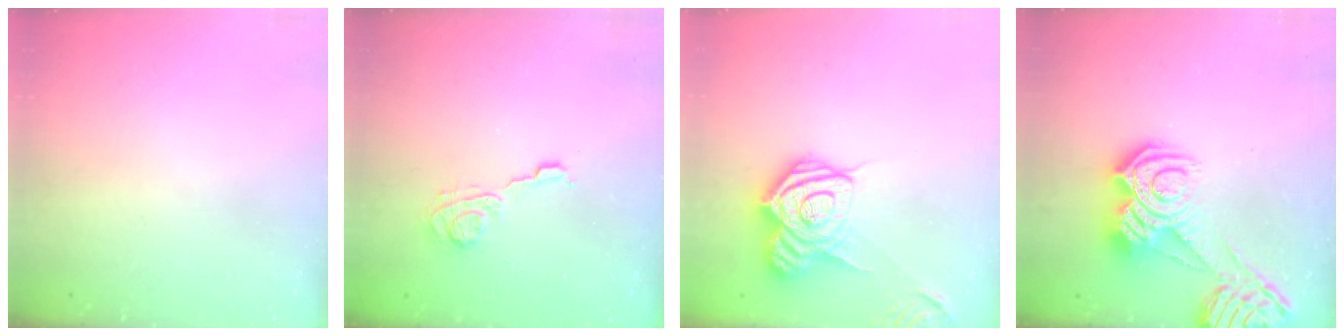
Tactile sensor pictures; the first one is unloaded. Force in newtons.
{"total": 6.1, "press": 6.1, "slide": 0.7}
{"total": 17.5, "press": 17.5, "slide": 1.3}
{"total": 12.3, "press": 12.2, "slide": 1.2}